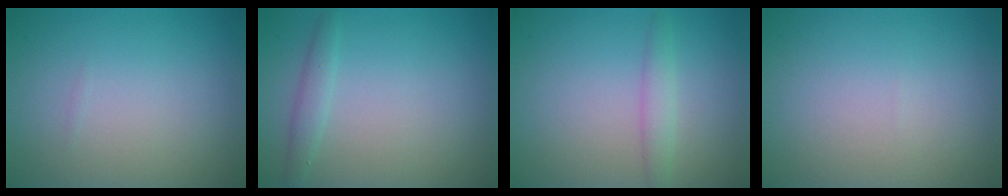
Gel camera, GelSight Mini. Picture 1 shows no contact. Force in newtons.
{"total": 1.4, "press": 1.4, "slide": 0.0}
{"total": 1.7, "press": 1.6, "slide": 0.2}
{"total": 0.0}